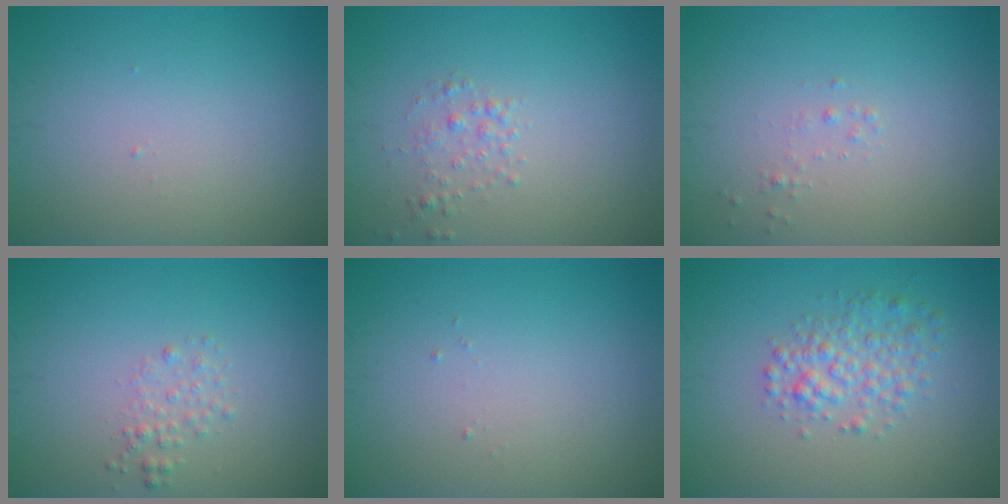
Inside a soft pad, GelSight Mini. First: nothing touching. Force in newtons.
{"total": 1.3, "press": 1.2, "slide": 0.1}
{"total": 0.6, "press": 0.6, "slide": 0.0}
{"total": 1.3, "press": 1.3, "slide": 0.1}
{"total": 0.0}
{"total": 3.1, "press": 3.1, "slide": 0.1}